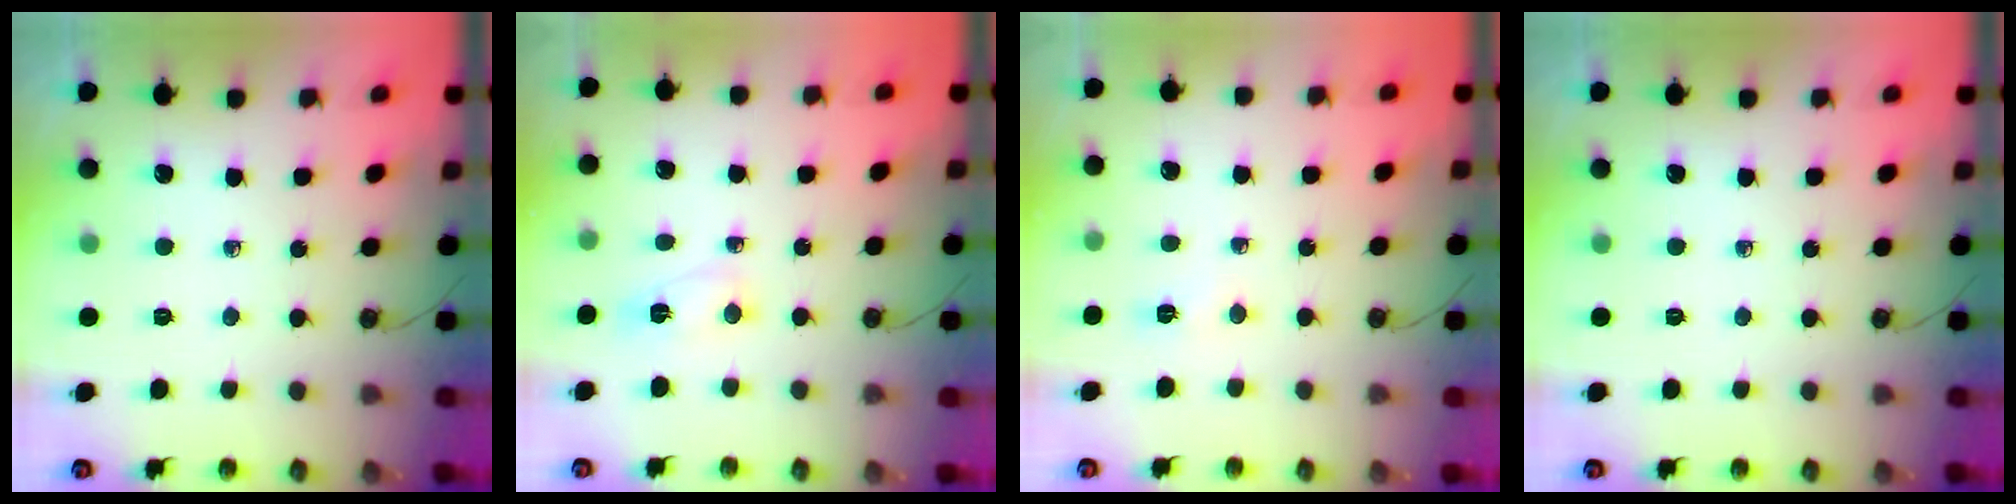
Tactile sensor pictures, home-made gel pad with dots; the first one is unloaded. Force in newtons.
{"total": 3.0, "press": 2.9, "slide": 0.6}
{"total": 2.5, "press": 2.4, "slide": 0.4}
{"total": 0.0}